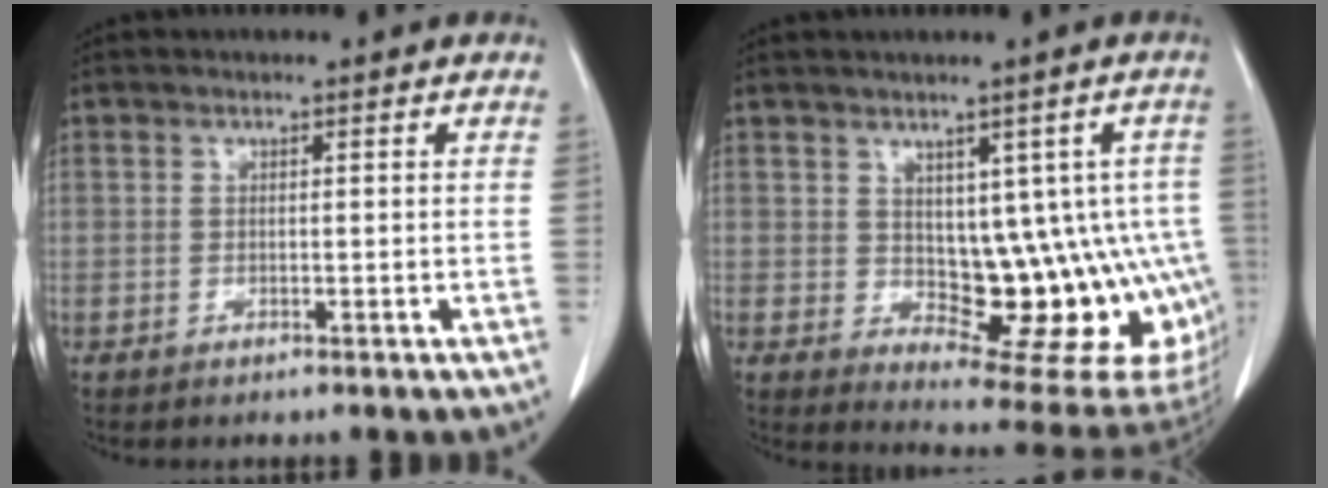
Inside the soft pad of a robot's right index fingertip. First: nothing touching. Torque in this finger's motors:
{"motor_torque": [0.73, 0.34, 0.17, 0.07]}